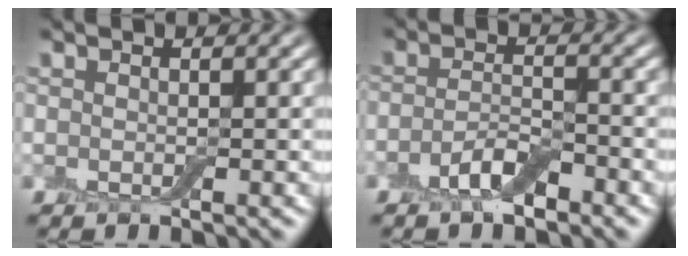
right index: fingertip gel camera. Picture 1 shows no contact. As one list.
[{"total": 2.9, "force": [-1.8, 1.1, 2.0], "torque": [-0.041, 0.006, -0.040]}]